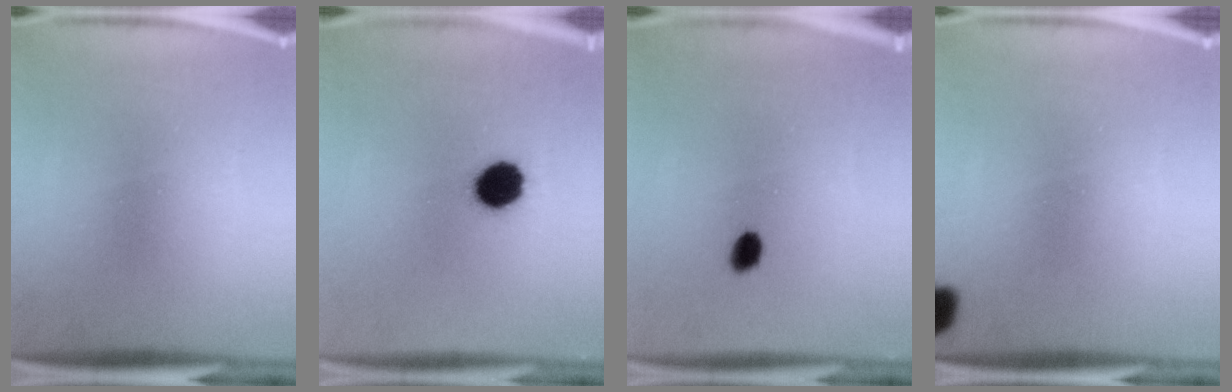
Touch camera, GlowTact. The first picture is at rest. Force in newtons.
{"total": 8.9}
{"total": 2.6}
{"total": 5.0}